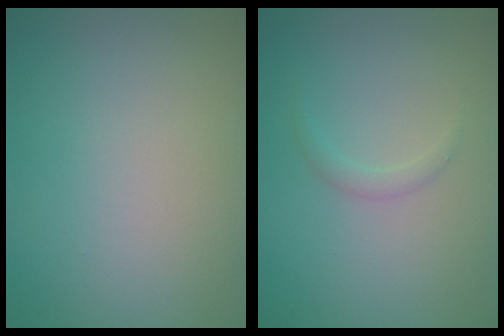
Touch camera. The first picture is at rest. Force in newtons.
{"total": 0.9, "press": 0.9, "slide": 0.0}